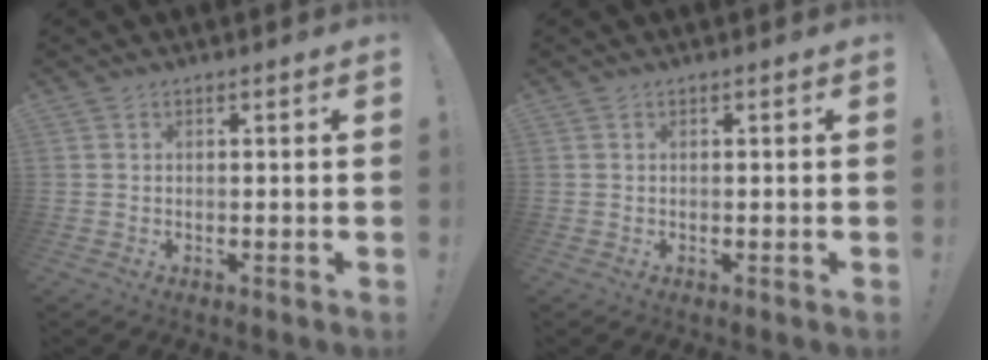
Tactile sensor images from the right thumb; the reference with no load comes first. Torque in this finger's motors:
{"motor_torque": [0.00, 0.00, 0.00, 0.00, 0.00]}